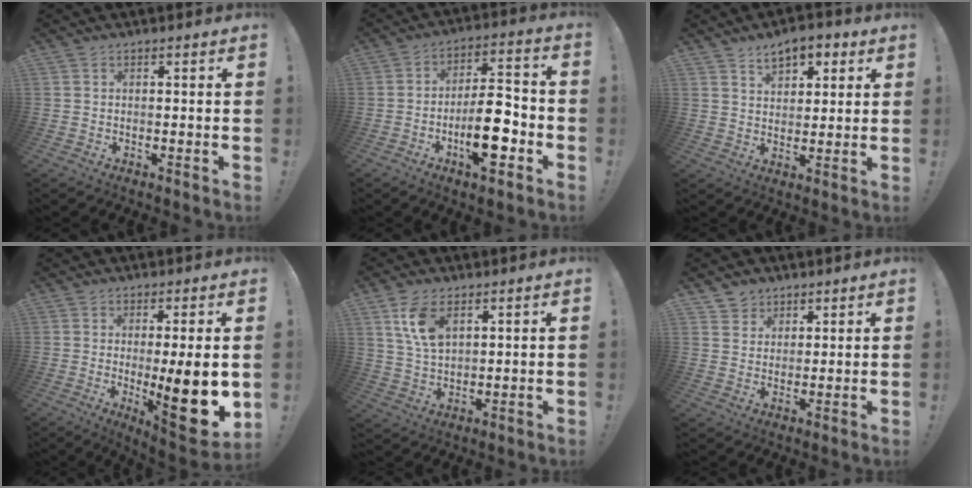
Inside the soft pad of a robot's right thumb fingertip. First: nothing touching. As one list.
[{"total": 15.6, "force": [-5.9, 5.8, 13.2], "torque": [-0.213, 0.028, -0.094]}, {"total": 8.3, "force": [4.9, 5.2, 4.2], "torque": [-0.061, -0.013, 0.090]}, {"total": 15.3, "force": [-1.6, 2.5, 15.0], "torque": [-0.202, -0.016, -0.014]}, {"total": 9.0, "force": [4.5, 4.9, 6.1], "torque": [-0.114, -0.011, 0.085]}, {"total": 5.0, "force": [3.5, 3.6, -0.1], "torque": [0.001, -0.025, 0.067]}]